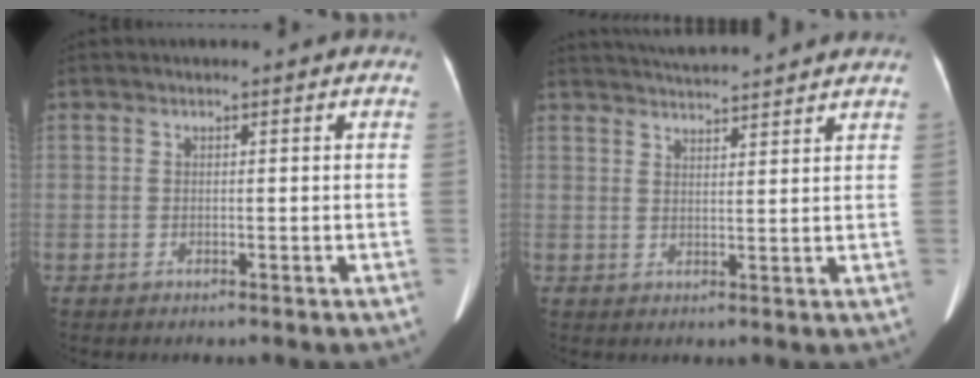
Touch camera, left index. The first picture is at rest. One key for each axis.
{"total": 9.3, "fx": 8.9, "fy": 0.0, "fz": 2.9, "tx": -0.054, "ty": 0.026, "tz": 0.126}